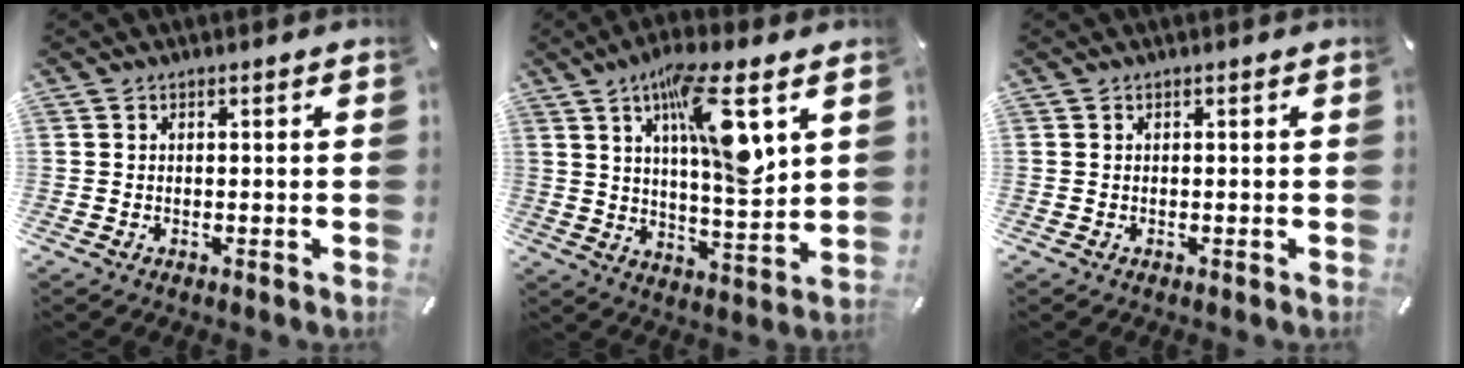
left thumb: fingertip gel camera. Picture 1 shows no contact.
{"total": 16.3, "force": [7.2, 4.6, 13.9], "torque": [-0.230, -0.026, 0.110]}
{"total": 0.0}